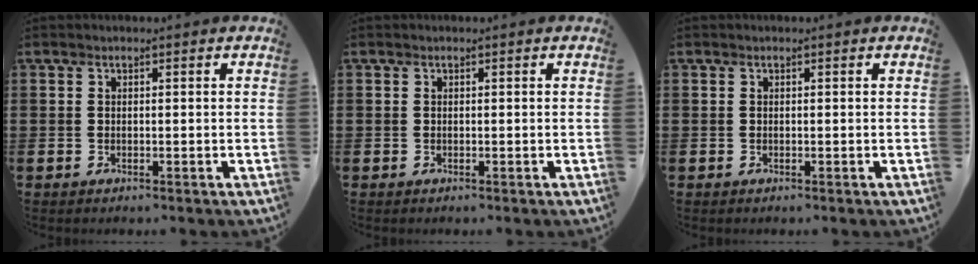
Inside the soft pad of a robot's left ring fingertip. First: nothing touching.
{"total": 0.0}
{"total": 0.0}